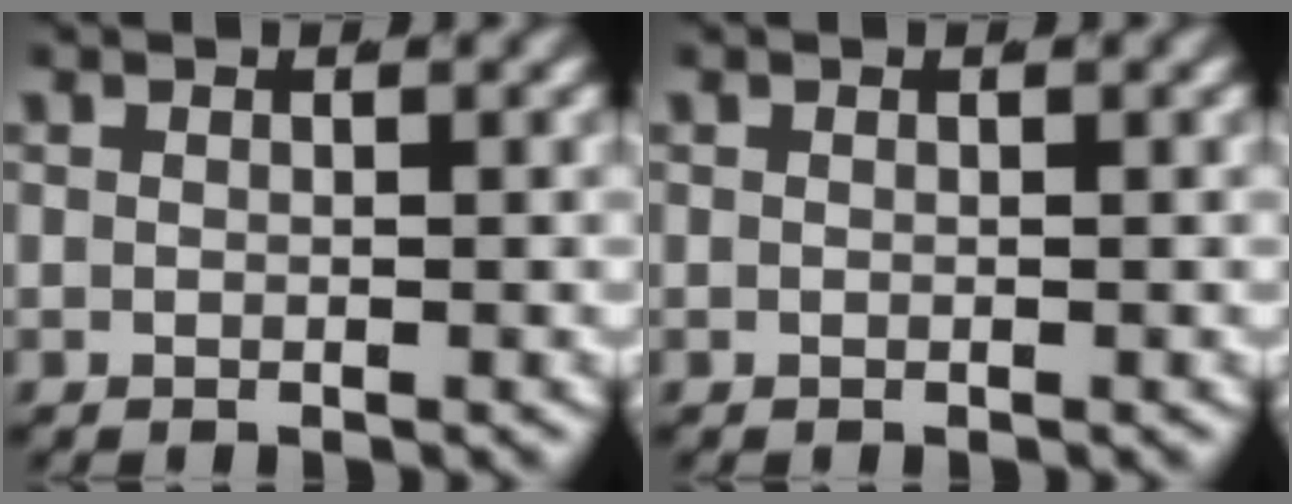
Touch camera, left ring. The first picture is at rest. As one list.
[{"total": 0.0}]